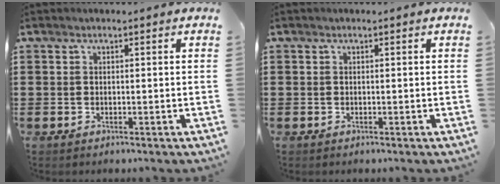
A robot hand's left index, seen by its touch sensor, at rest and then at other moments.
{"total": 0.0}